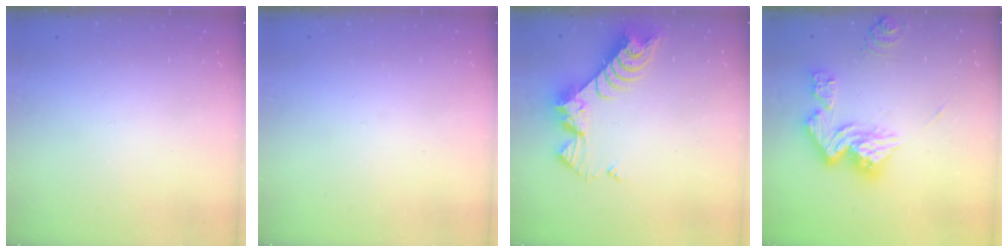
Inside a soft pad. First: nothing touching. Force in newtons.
{"total": 0.0}
{"total": 8.7, "press": 8.7, "slide": 0.9}
{"total": 14.6, "press": 14.5, "slide": 1.5}